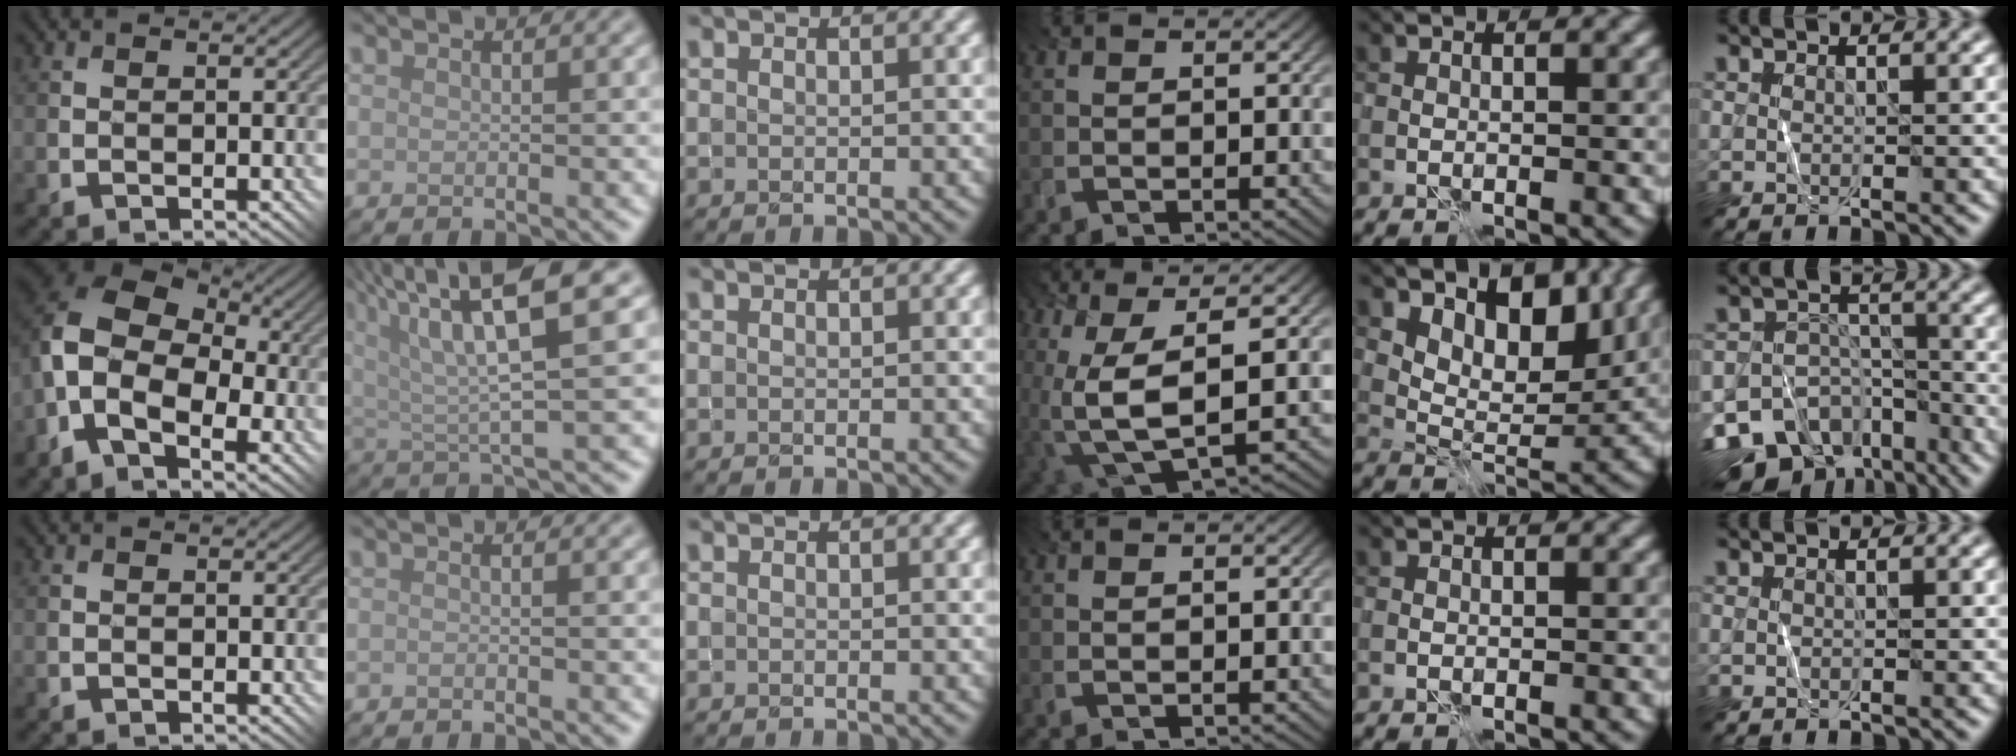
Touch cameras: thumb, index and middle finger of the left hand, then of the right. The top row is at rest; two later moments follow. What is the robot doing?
{"motion": "fold", "object": "shorts"}